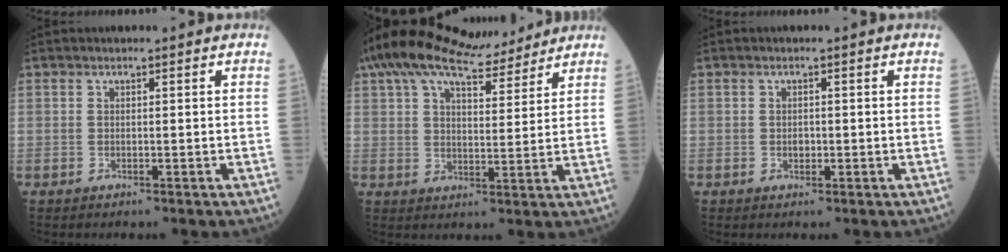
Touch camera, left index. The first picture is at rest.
{"total": 15.7, "force": [13.6, 3.8, 6.8], "torque": [-0.126, 0.041, 0.214]}
{"total": 1.1, "force": [-0.2, 0.8, 0.7], "torque": [-0.013, 0.001, -0.002]}